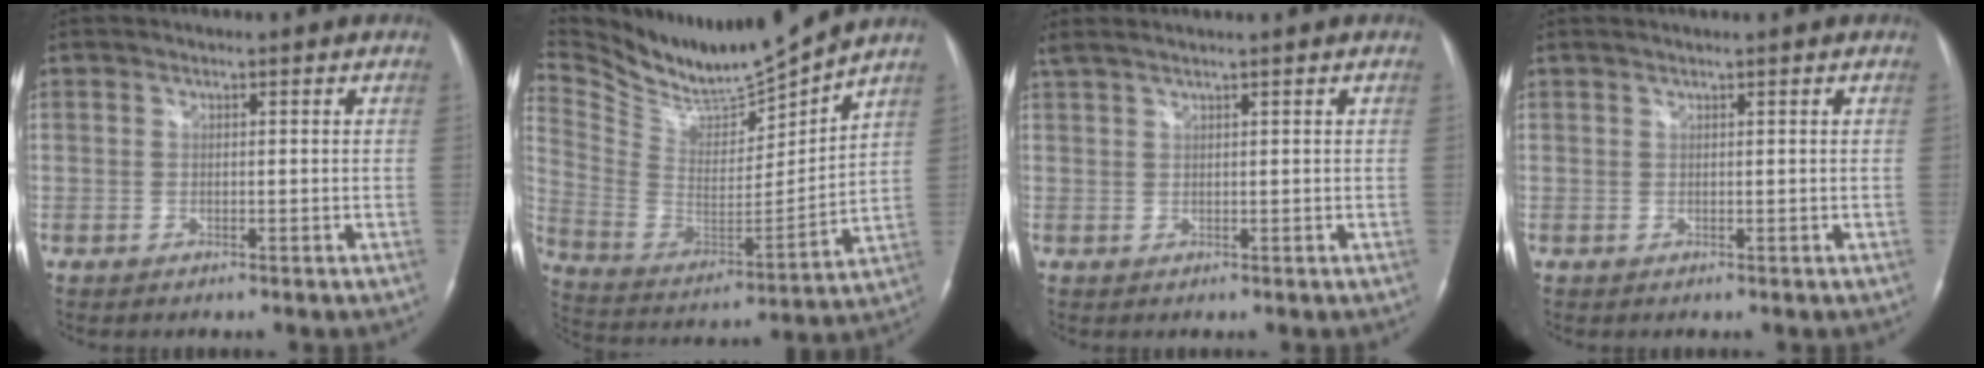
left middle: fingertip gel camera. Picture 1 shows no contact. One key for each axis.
{"total": 19.9, "fx": 18.7, "fy": 1.5, "fz": 6.5, "tx": -0.143, "ty": -0.047, "tz": 0.329}
{"total": 3.8, "fx": 3.0, "fy": -0.6, "fz": 2.2, "tx": -0.044, "ty": 0.031, "tz": 0.060}
{"total": 1.0, "fx": 0.9, "fy": -0.3, "fz": 0.4, "tx": -0.012, "ty": 0.008, "tz": 0.021}